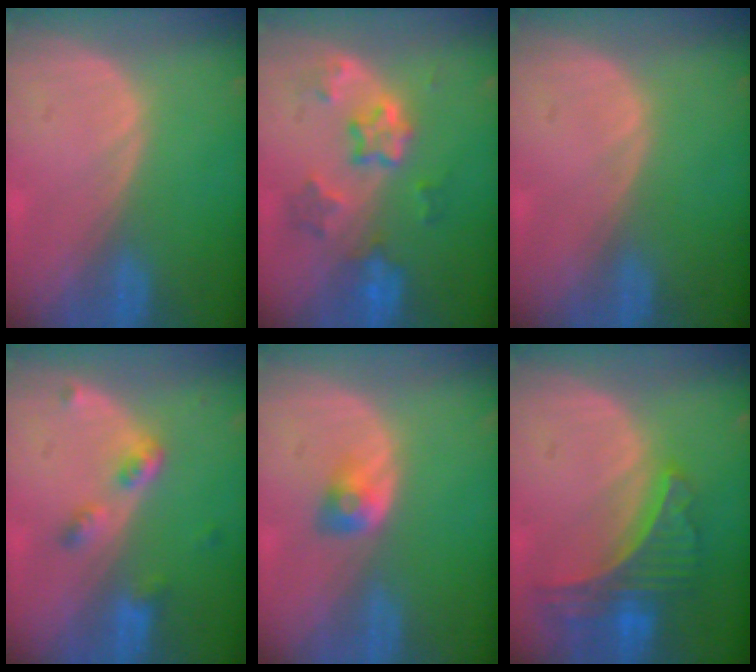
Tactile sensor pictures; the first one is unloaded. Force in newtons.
{"total": 7.0, "press": 6.4, "slide": 2.8}
{"total": 0.0}
{"total": 4.2, "press": 3.9, "slide": 1.6}
{"total": 2.7, "press": 2.4, "slide": 1.2}
{"total": 7.9, "press": 7.0, "slide": 3.7}